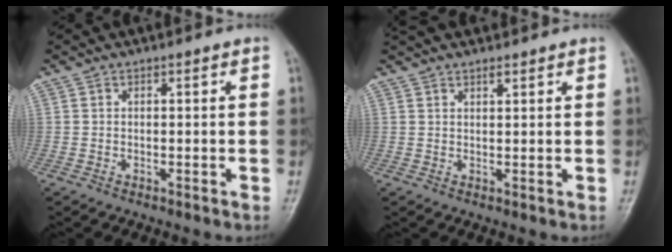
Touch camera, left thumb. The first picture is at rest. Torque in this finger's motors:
{"motor_torque": [1.26, -1.03, 1.37, -1.40, 0.19]}